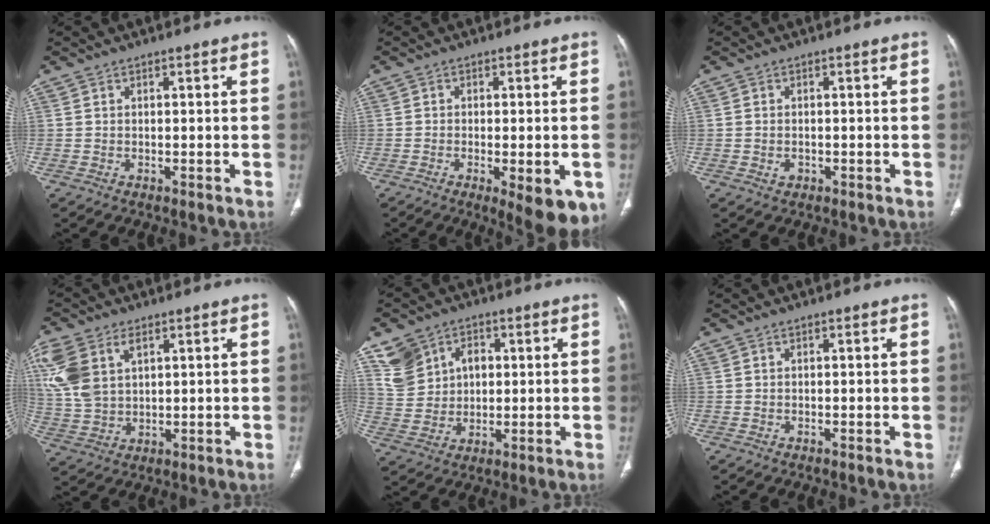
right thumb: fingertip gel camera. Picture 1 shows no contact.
{"total": 10.6, "force": [-4.4, 3.7, 8.9], "torque": [-0.110, -0.006, -0.055]}
{"total": 1.5, "force": [-0.4, 1.1, 0.8], "torque": [-0.014, 0.005, -0.004]}
{"total": 13.1, "force": [5.8, 7.9, 8.7], "torque": [-0.202, -0.005, 0.129]}
{"total": 10.3, "force": [3.7, 8.5, 4.4], "torque": [-0.059, 0.000, 0.080]}
{"total": 0.0}